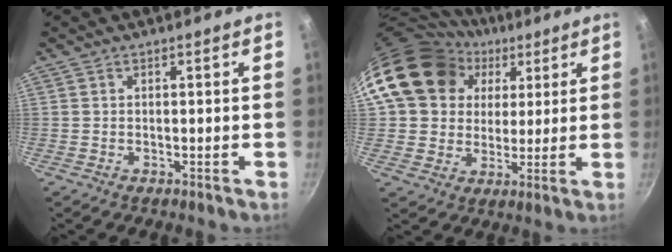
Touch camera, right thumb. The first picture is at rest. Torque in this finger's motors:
{"motor_torque": [1.85, 2.04, 0.66, -0.61, 0.18]}